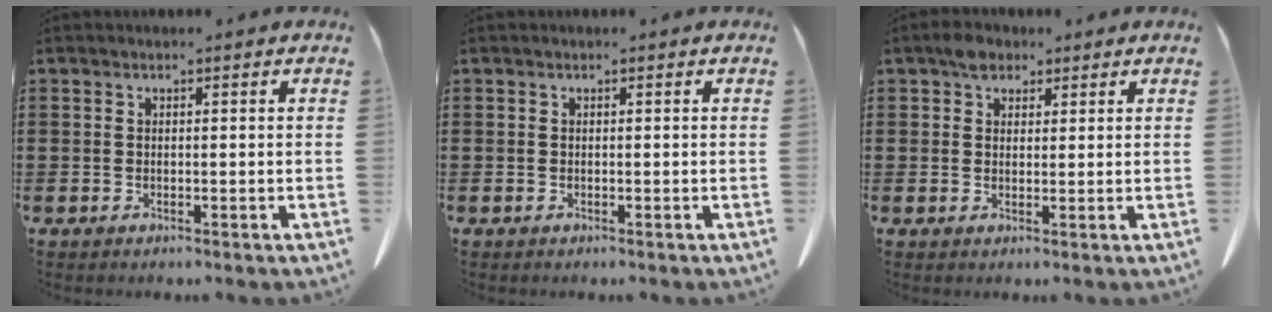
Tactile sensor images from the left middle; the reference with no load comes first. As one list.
[{"total": 0.0}, {"total": 2.9, "force": [2.1, 1.8, 0.9], "torque": [-0.015, 0.004, 0.039]}]